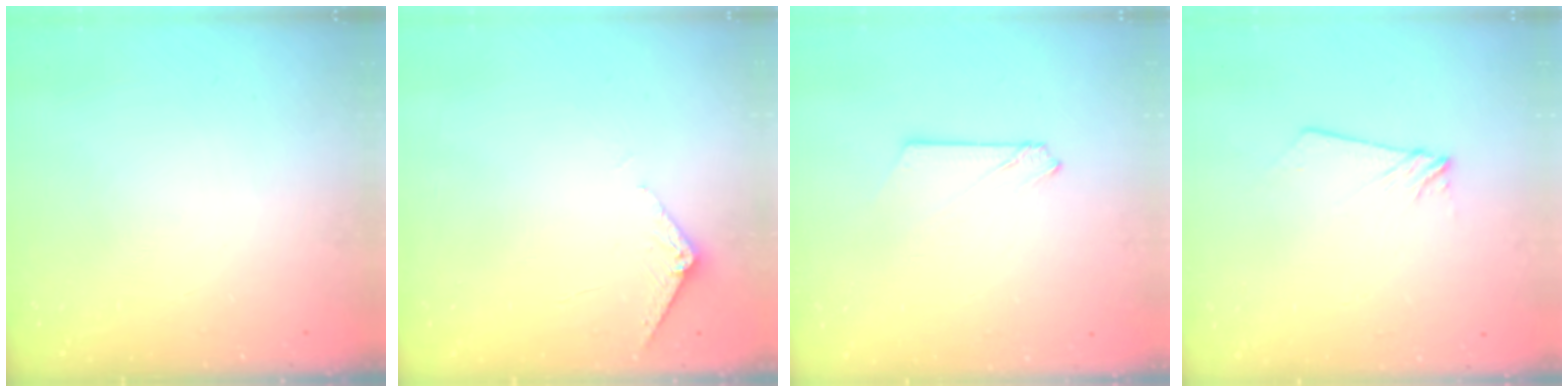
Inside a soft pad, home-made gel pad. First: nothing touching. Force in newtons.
{"total": 2.9, "press": 2.9, "slide": 0.3}
{"total": 2.6, "press": 2.6, "slide": 0.3}
{"total": 4.6, "press": 4.6, "slide": 0.5}